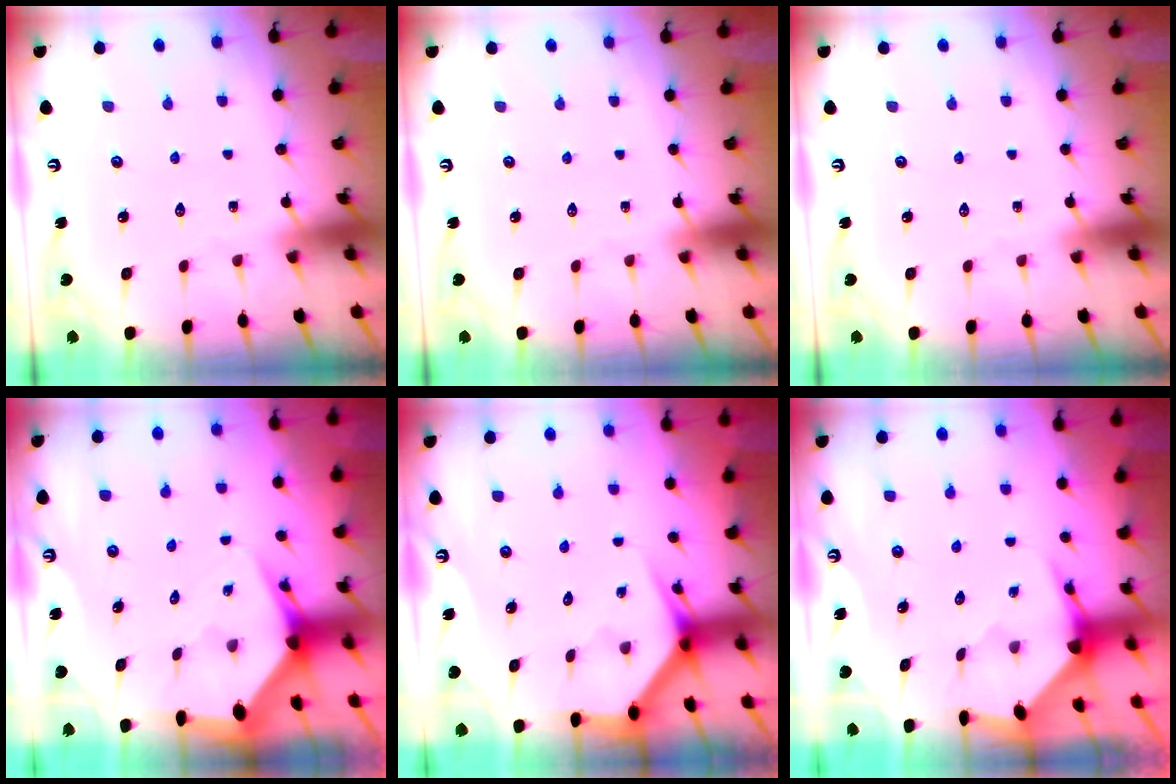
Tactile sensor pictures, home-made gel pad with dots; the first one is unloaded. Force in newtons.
{"total": 0.0}
{"total": 0.0}
{"total": 3.9, "press": 3.9, "slide": 0.5}
{"total": 3.6, "press": 3.6, "slide": 0.3}
{"total": 3.5, "press": 3.5, "slide": 0.4}